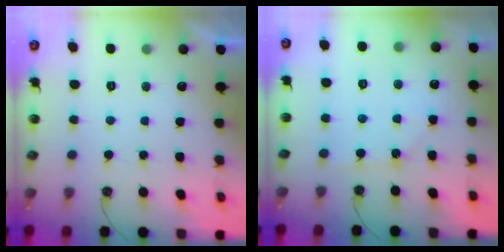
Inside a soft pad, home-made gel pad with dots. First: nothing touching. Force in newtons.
{"total": 5.2, "press": 5.2, "slide": 0.6}